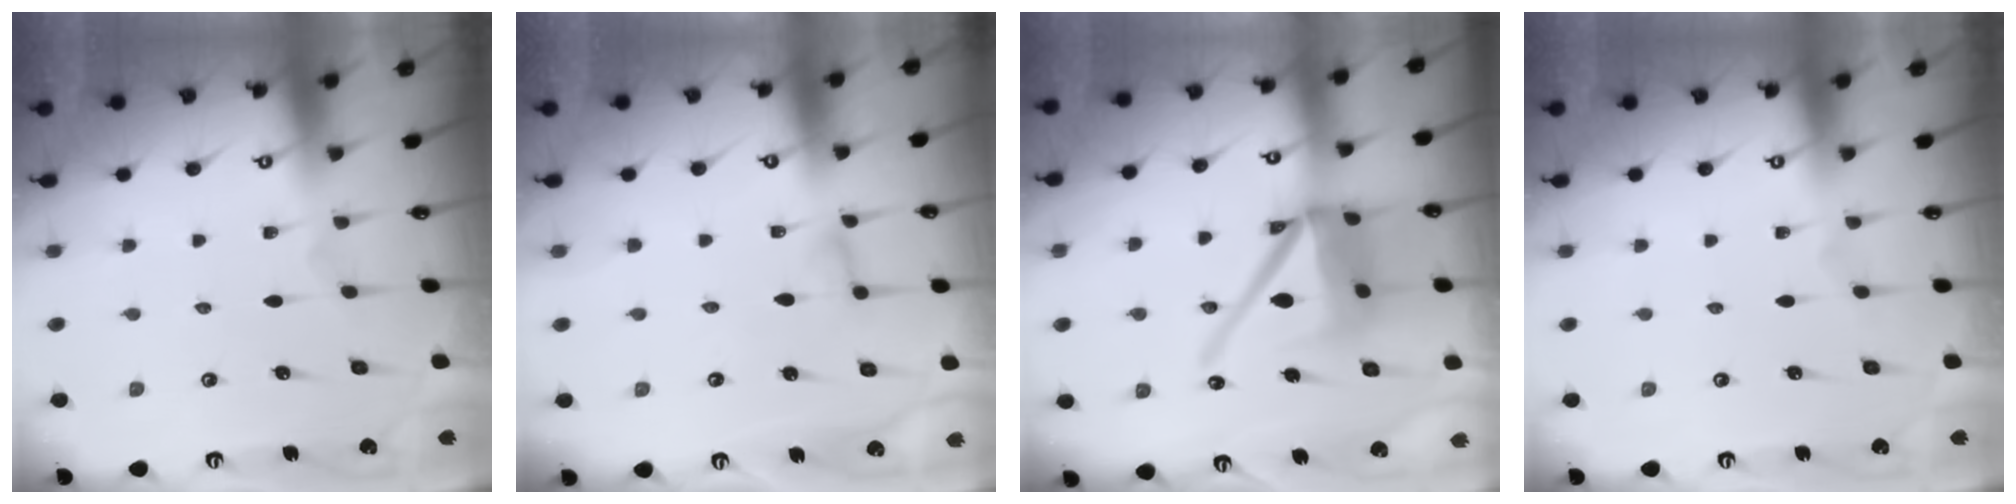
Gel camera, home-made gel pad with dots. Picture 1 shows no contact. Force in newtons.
{"total": 2.9, "press": 2.9, "slide": 0.3}
{"total": 16.3, "press": 16.2, "slide": 1.9}
{"total": 0.0}